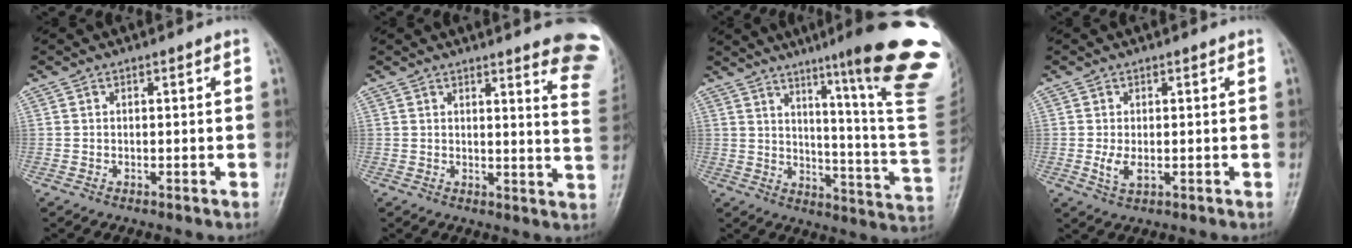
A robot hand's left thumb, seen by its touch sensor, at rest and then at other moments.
{"total": 14.3, "force": [12.2, 1.8, 7.3], "torque": [-0.053, -0.098, 0.114]}
{"total": 26.1, "force": [15.1, 1.5, 21.2], "torque": [-0.230, -0.091, 0.206]}
{"total": 2.9, "force": [0.0, 1.6, 2.4], "torque": [-0.049, -0.008, 0.004]}